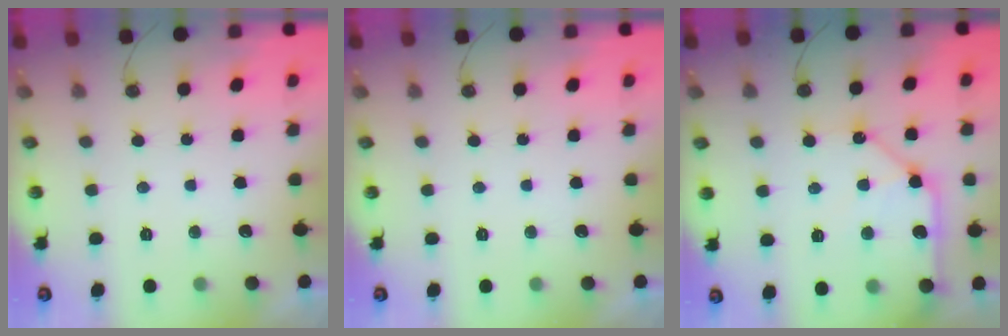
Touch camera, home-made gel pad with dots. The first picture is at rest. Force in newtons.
{"total": 0.0}
{"total": 13.3, "press": 13.2, "slide": 1.9}